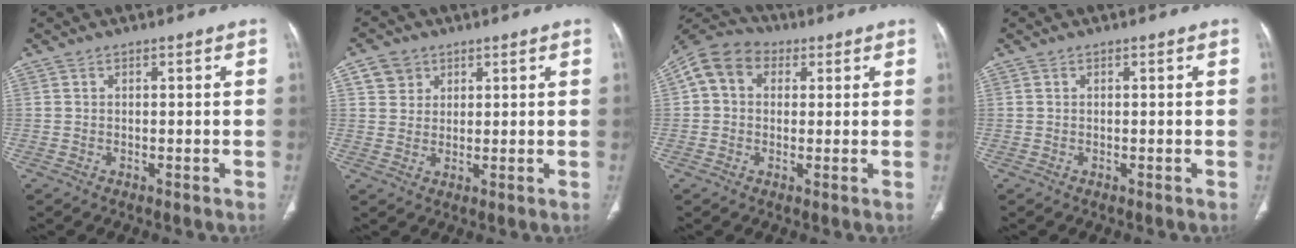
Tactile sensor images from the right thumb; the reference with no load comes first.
{"total": 4.4, "force": [2.2, 3.7, 1.0], "torque": [0.000, -0.009, 0.039]}
{"total": 9.1, "force": [2.1, 7.3, 5.1], "torque": [-0.084, 0.024, 0.024]}
{"total": 0.0}